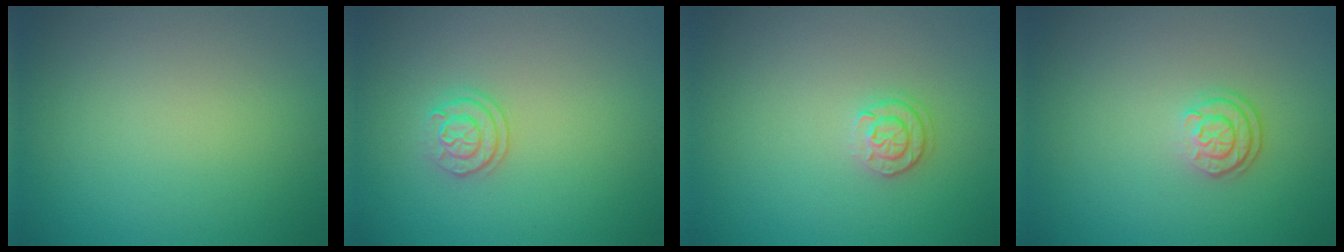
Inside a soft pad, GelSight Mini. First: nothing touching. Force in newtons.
{"total": 2.0, "press": 1.8, "slide": 0.9}
{"total": 1.8, "press": 1.7, "slide": 0.4}
{"total": 2.2, "press": 1.8, "slide": 1.3}